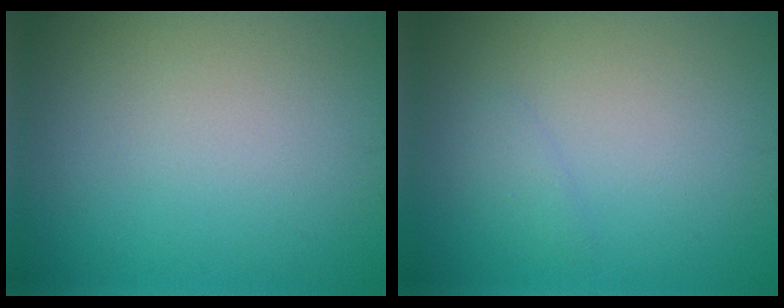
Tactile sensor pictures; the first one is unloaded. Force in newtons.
{"total": 0.9, "press": 0.9, "slide": 0.1}